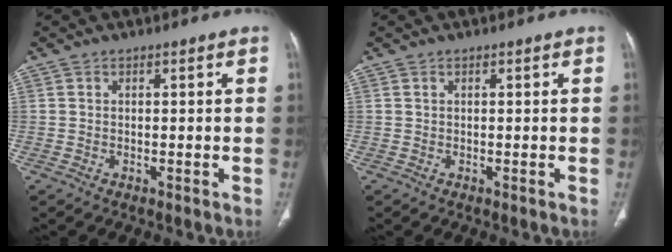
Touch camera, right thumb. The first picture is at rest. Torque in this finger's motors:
{"motor_torque": [0.00, 0.00, 0.00, 0.04, 0.01]}